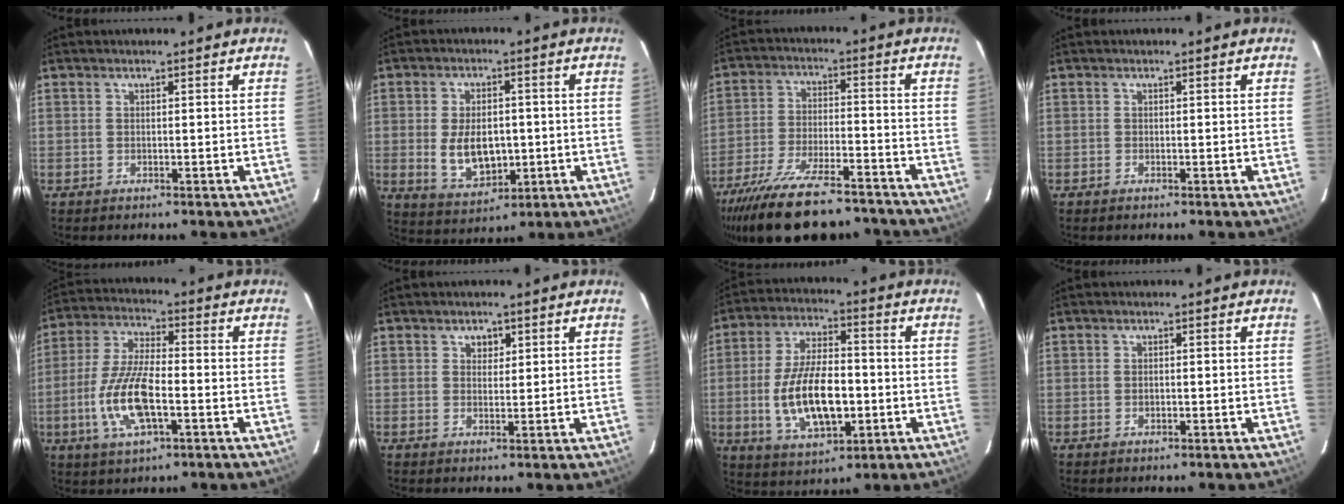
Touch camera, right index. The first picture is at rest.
{"total": 9.5, "force": [-1.0, 5.8, 7.5], "torque": [-0.148, -0.005, -0.002]}
{"total": 22.4, "force": [-18.4, 6.5, 10.9], "torque": [-0.218, -0.034, -0.282]}
{"total": 0.0}
{"total": 13.0, "force": [-3.9, 4.5, 11.6], "torque": [-0.245, -0.003, -0.073]}
{"total": 2.1, "force": [1.0, 1.8, 0.6], "torque": [-0.005, 0.007, 0.017]}
{"total": 15.3, "force": [-2.9, 7.0, 13.3], "torque": [-0.261, 0.001, -0.040]}
{"total": 0.8, "force": [-0.2, 0.6, 0.6], "torque": [-0.009, 0.004, -0.002]}